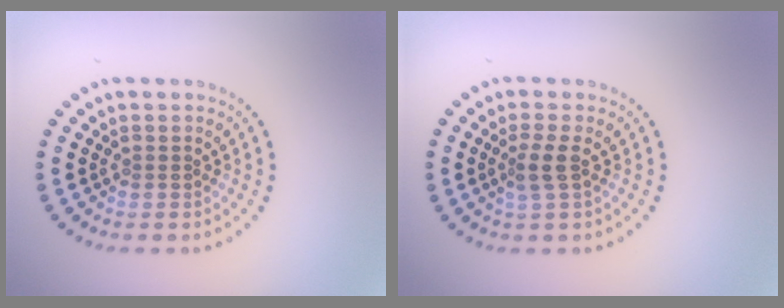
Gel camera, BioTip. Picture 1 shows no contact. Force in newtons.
{"total": 1.6, "press": 1.3, "slide": 1.0}